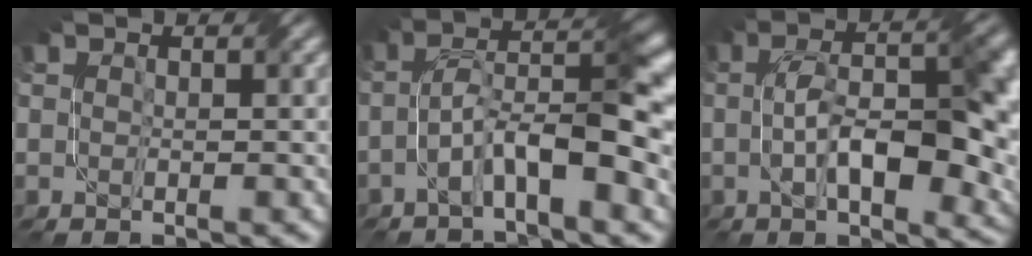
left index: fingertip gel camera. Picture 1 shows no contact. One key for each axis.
{"total": 7.9, "fx": -2.6, "fy": 2.3, "fz": 7.1, "tx": -0.122, "ty": 0.022, "tz": -0.047}
{"total": 11.8, "fx": -0.9, "fy": 4.8, "fz": 10.8, "tx": -0.163, "ty": 0.004, "tz": -0.015}